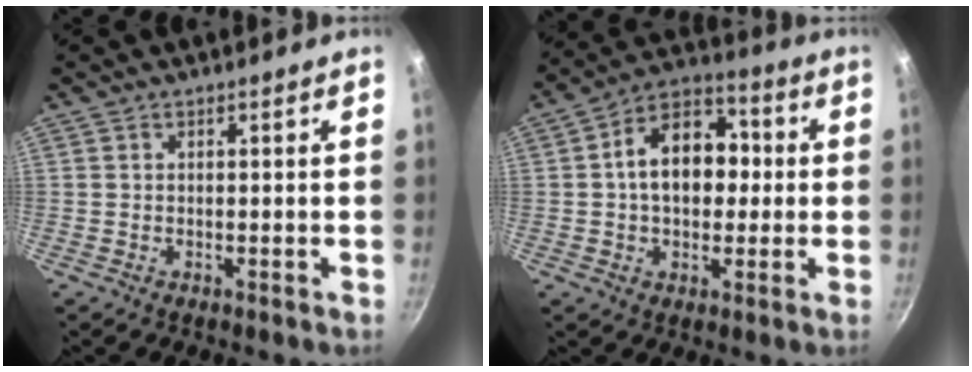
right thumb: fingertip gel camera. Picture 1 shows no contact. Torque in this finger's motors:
{"motor_torque": [0.63, 2.16, 0.93, -0.14, 0.07]}